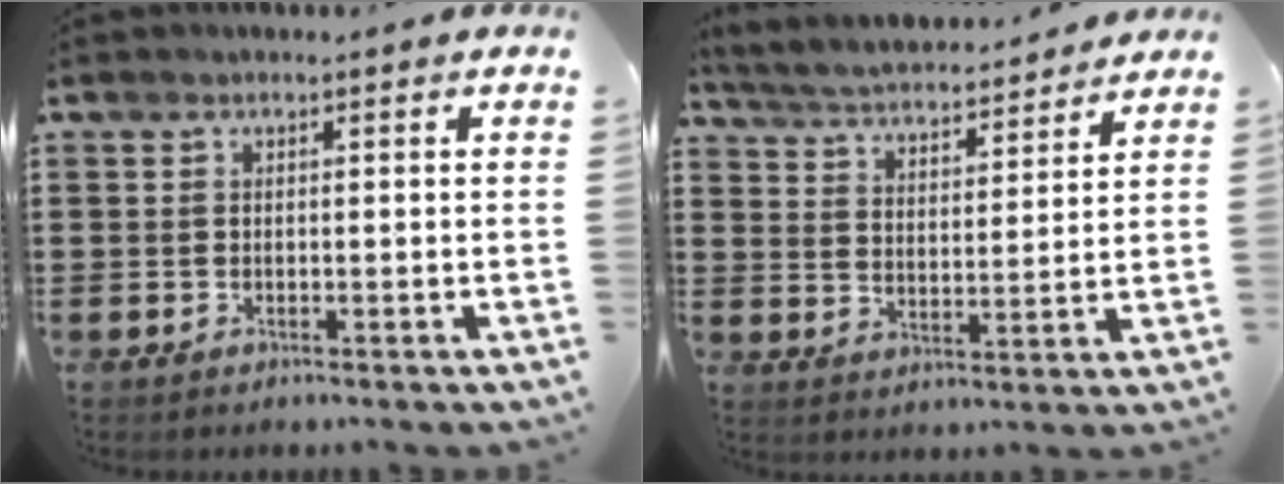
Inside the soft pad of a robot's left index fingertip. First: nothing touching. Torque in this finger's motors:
{"motor_torque": [1.25, -0.89, 0.19, 0.06]}